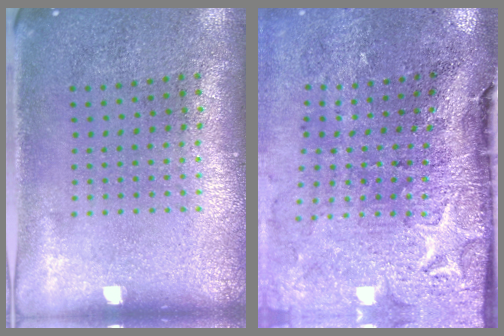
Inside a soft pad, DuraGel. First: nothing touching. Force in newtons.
{"total": 5.0, "press": 4.0, "slide": 3.0}